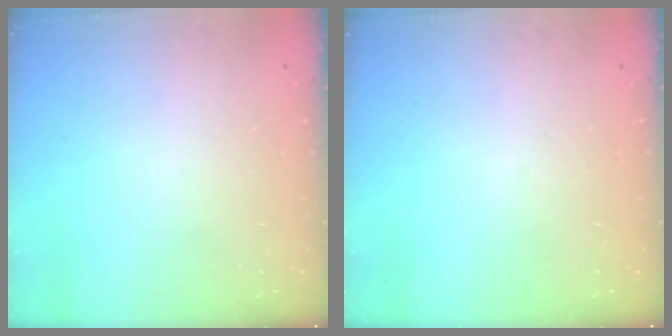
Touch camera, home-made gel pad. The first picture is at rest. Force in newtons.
{"total": 0.0}